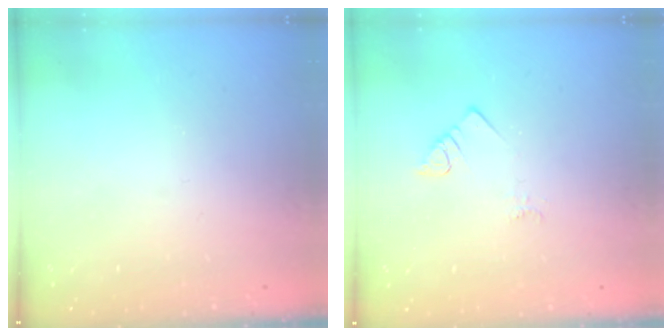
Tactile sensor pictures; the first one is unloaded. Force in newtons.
{"total": 2.3, "press": 2.3, "slide": 0.4}